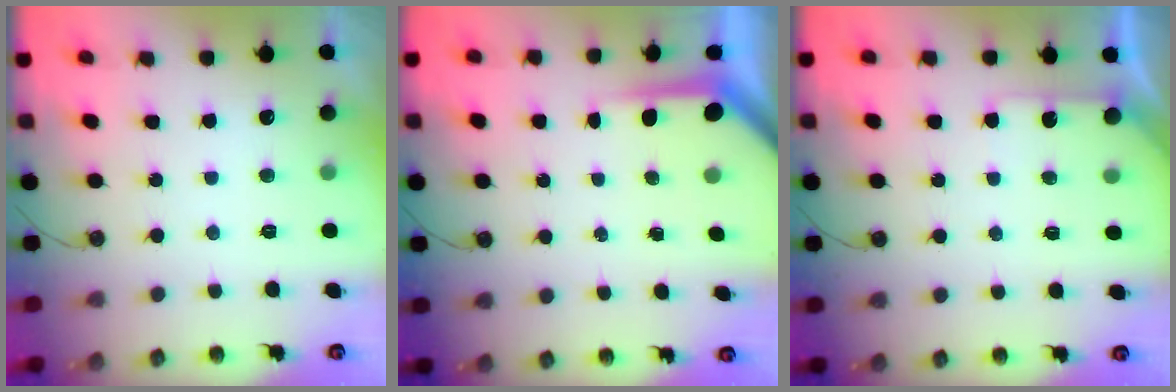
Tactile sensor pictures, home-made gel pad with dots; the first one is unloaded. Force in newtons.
{"total": 4.4, "press": 4.4, "slide": 0.3}
{"total": 6.1, "press": 6.1, "slide": 0.4}